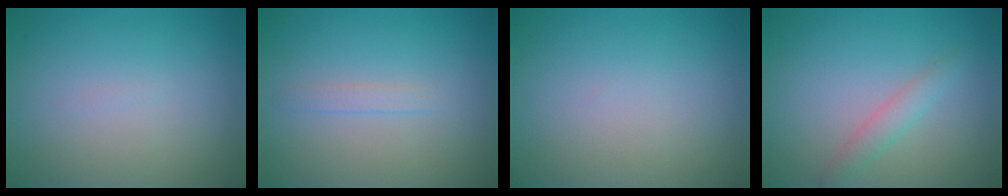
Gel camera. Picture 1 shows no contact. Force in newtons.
{"total": 0.9, "press": 0.9, "slide": 0.0}
{"total": 0.0}
{"total": 1.6, "press": 1.6, "slide": 0.2}